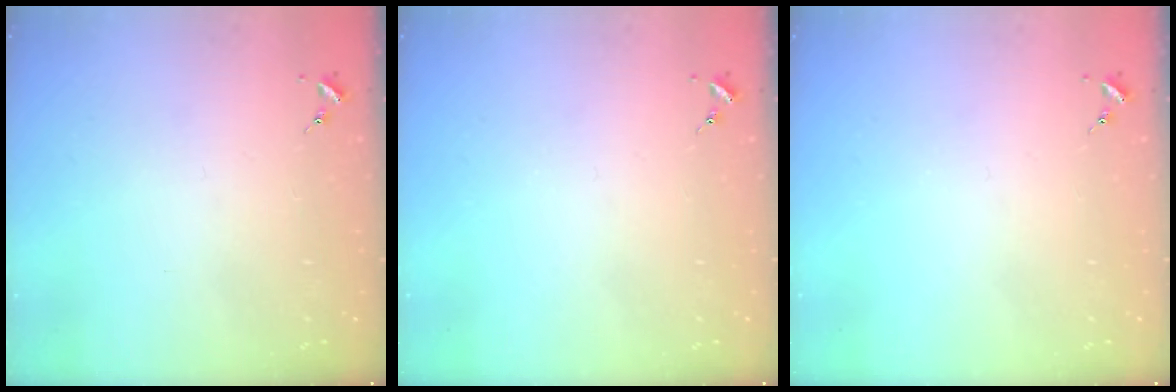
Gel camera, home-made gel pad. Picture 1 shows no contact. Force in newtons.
{"total": 0.0}
{"total": 0.0}